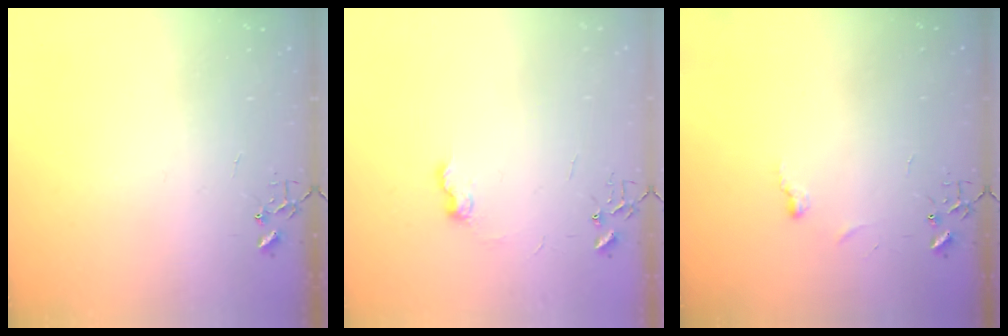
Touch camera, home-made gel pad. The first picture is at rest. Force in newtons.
{"total": 7.6, "press": 7.5, "slide": 0.7}
{"total": 3.4, "press": 3.4, "slide": 0.4}